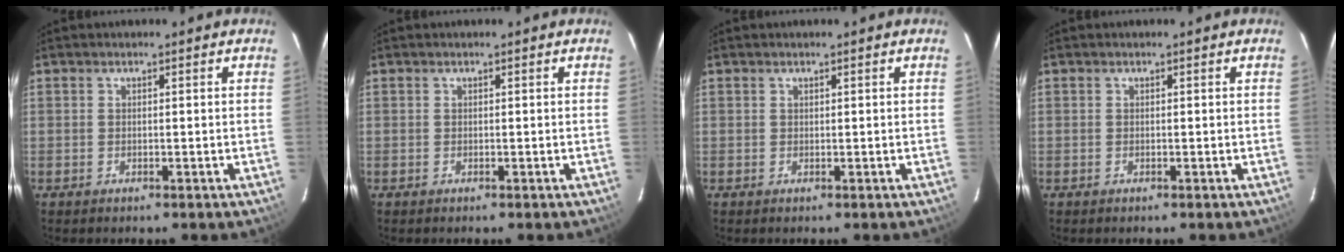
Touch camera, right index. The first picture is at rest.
{"total": 0.0}
{"total": 0.0}
{"total": 0.0}